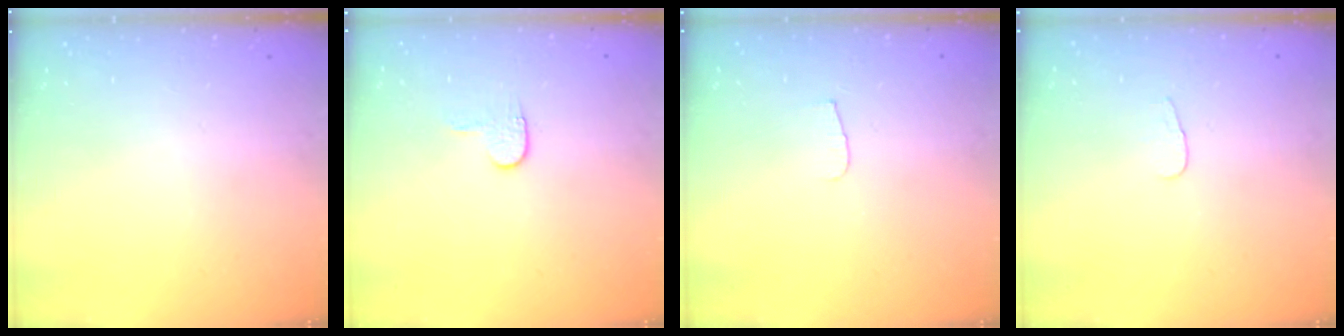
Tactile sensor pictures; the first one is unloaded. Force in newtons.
{"total": 3.8, "press": 3.8, "slide": 0.3}
{"total": 3.6, "press": 3.6, "slide": 0.4}
{"total": 2.8, "press": 2.8, "slide": 0.3}